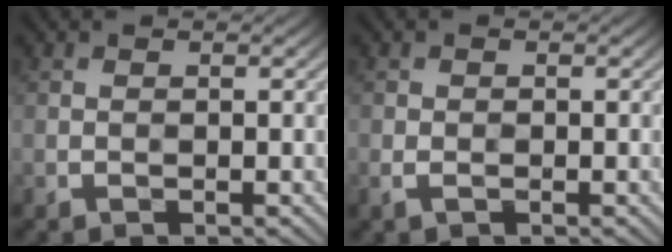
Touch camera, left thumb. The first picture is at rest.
{"total": 1.4, "force": [-0.7, 0.9, 0.8], "torque": [-0.023, -0.004, -0.013]}